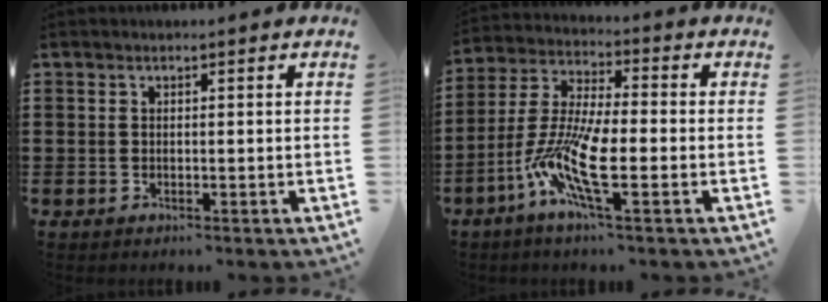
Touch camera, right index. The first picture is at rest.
{"total": 10.6, "force": [-3.8, 2.4, 9.7], "torque": [-0.222, -0.015, -0.078]}